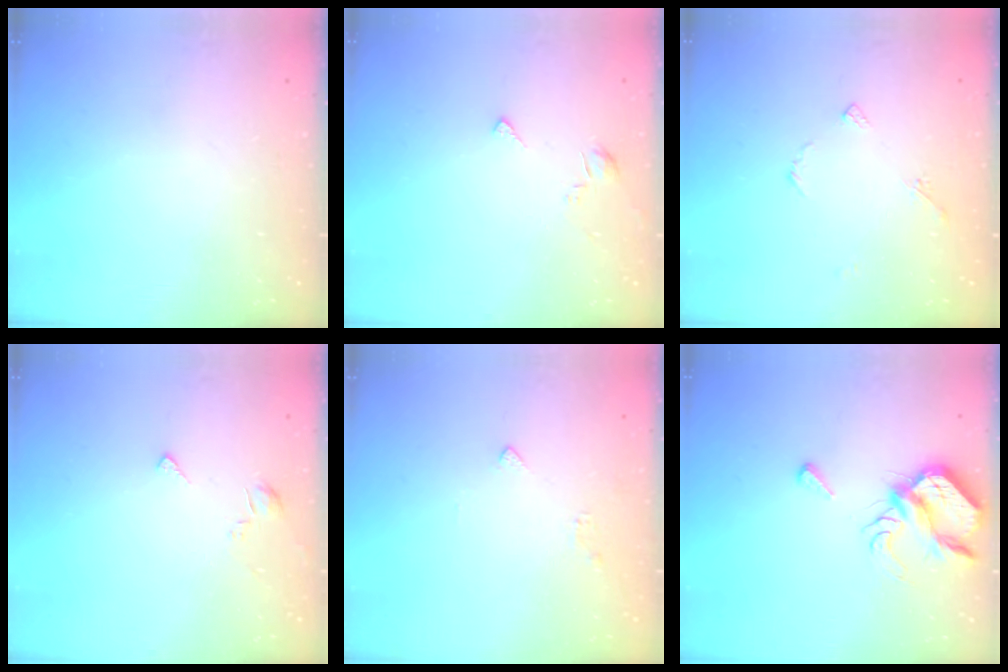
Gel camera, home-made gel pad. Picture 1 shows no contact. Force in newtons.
{"total": 3.0, "press": 3.0, "slide": 0.2}
{"total": 3.5, "press": 3.5, "slide": 0.4}
{"total": 3.0, "press": 3.0, "slide": 0.2}
{"total": 2.4, "press": 2.3, "slide": 0.6}
{"total": 7.3, "press": 7.2, "slide": 1.1}